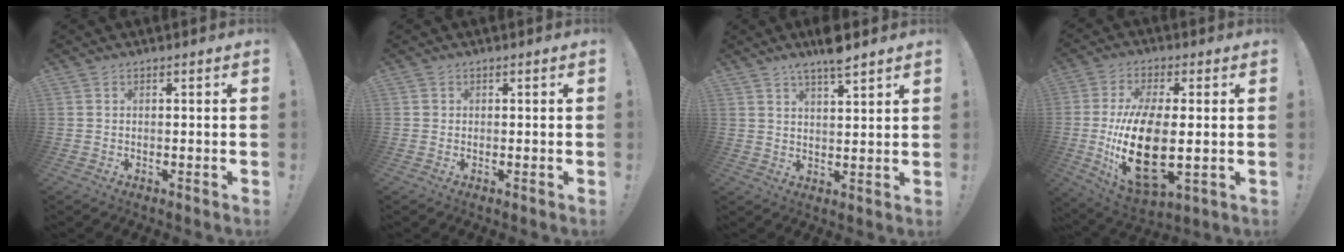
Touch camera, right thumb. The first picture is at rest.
{"total": 0.7, "force": [0.3, 0.6, -0.1], "torque": [0.006, 0.000, 0.005]}
{"total": 6.7, "force": [5.2, 1.1, 4.1], "torque": [-0.067, -0.029, 0.088]}
{"total": 20.1, "force": [-1.5, 9.5, 17.6], "torque": [-0.353, -0.016, -0.018]}